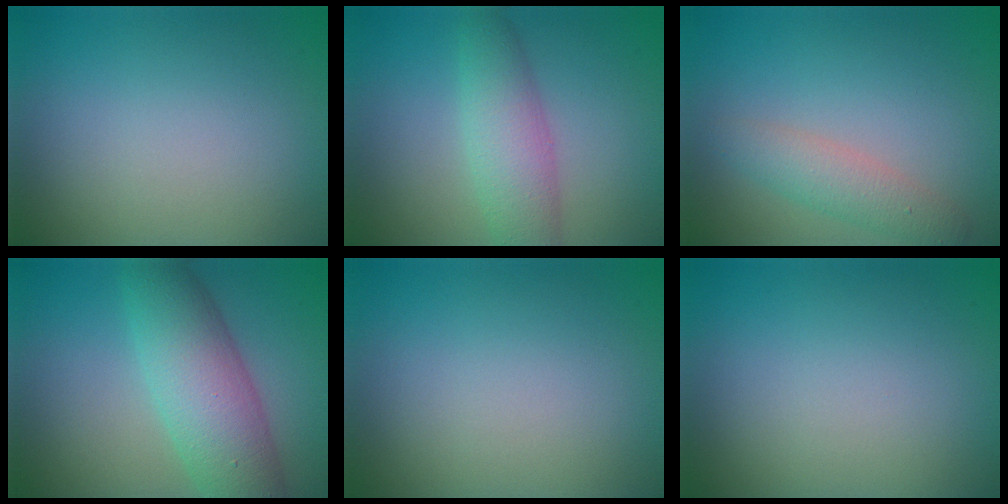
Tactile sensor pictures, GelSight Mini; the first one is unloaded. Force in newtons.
{"total": 4.4, "press": 4.4, "slide": 0.1}
{"total": 2.6, "press": 2.6, "slide": 0.2}
{"total": 7.4, "press": 7.4, "slide": 0.2}
{"total": 0.0}
{"total": 0.0}